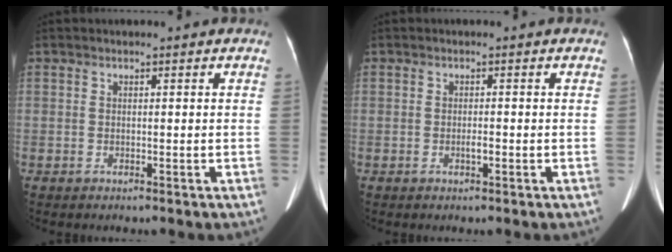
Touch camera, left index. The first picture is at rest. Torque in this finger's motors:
{"motor_torque": [0.23, 0.07, 0.07, 0.05]}